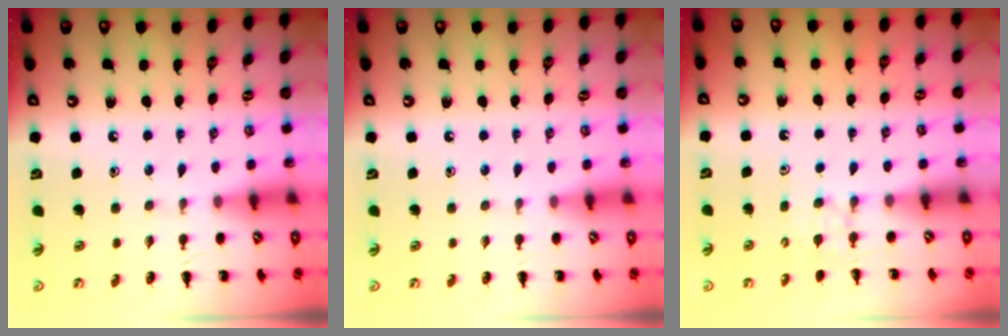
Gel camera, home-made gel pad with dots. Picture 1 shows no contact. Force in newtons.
{"total": 0.0}
{"total": 2.6, "press": 2.4, "slide": 1.1}